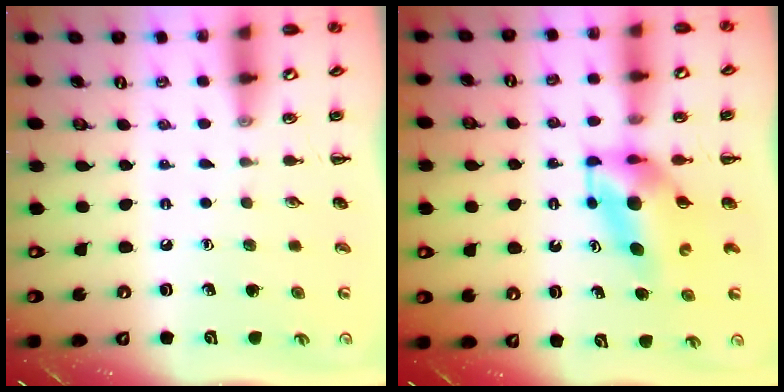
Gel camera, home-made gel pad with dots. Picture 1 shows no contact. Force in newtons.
{"total": 5.5, "press": 5.4, "slide": 1.1}